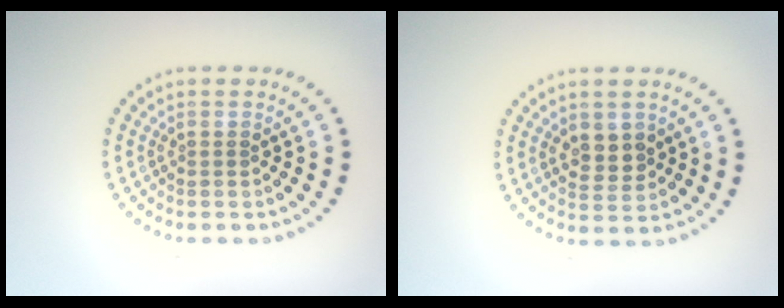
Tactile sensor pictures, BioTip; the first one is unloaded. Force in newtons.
{"total": 2.4, "press": 2.3, "slide": 0.6}